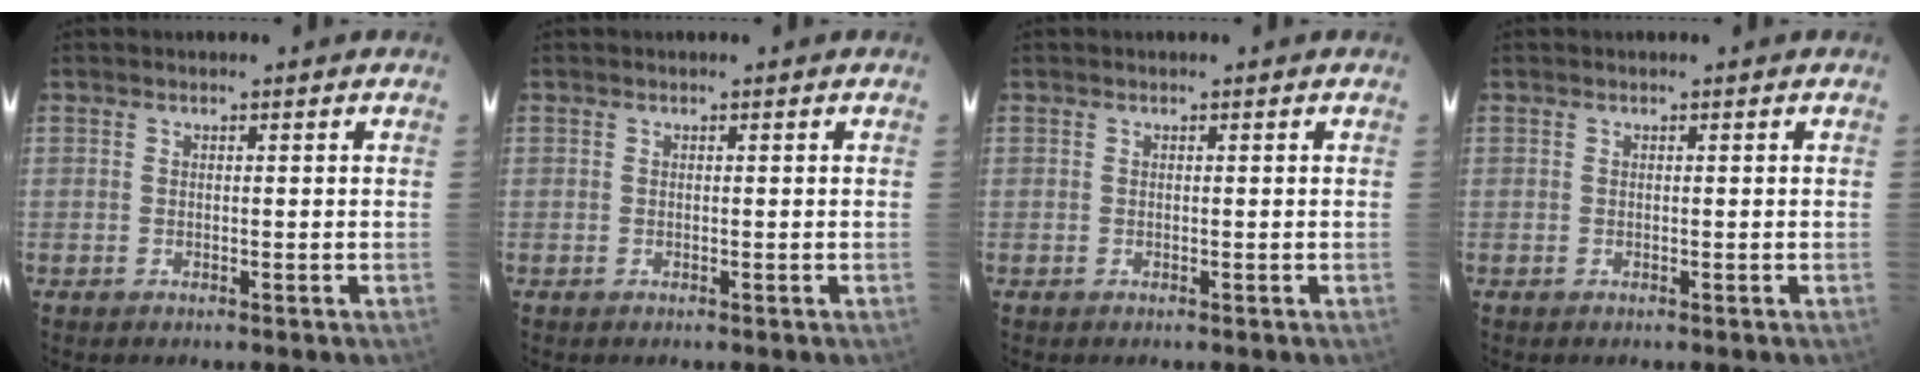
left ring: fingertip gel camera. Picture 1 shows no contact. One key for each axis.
{"total": 0.0}
{"total": 0.0}
{"total": 0.0}